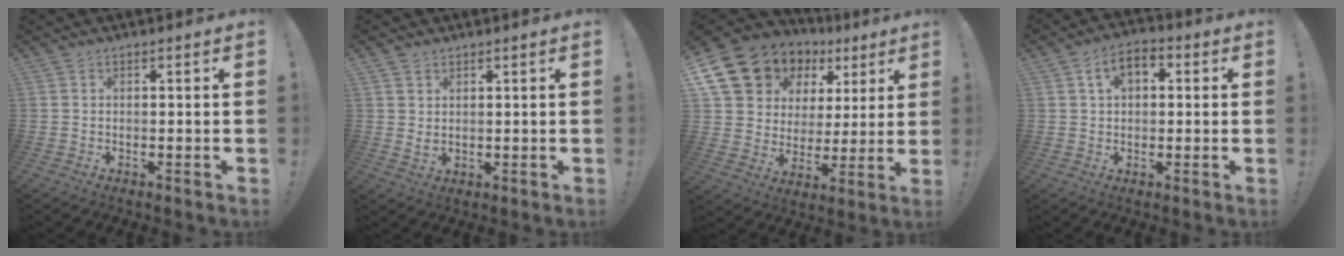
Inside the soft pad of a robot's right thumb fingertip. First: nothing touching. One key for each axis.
{"total": 2.8, "fx": 1.8, "fy": 1.7, "fz": 1.4, "tx": -0.017, "ty": -0.009, "tz": 0.033}
{"total": 15.3, "fx": 9.4, "fy": 10.8, "fz": 5.4, "tx": -0.095, "ty": -0.056, "tz": 0.196}
{"total": 6.8, "fx": 1.9, "fy": 4.6, "fz": 4.7, "tx": -0.065, "ty": 0.004, "tz": 0.031}